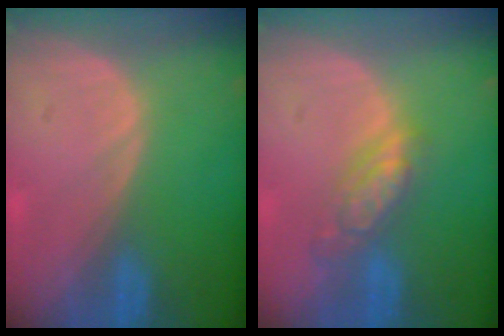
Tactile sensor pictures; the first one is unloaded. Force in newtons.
{"total": 5.6, "press": 4.9, "slide": 2.7}